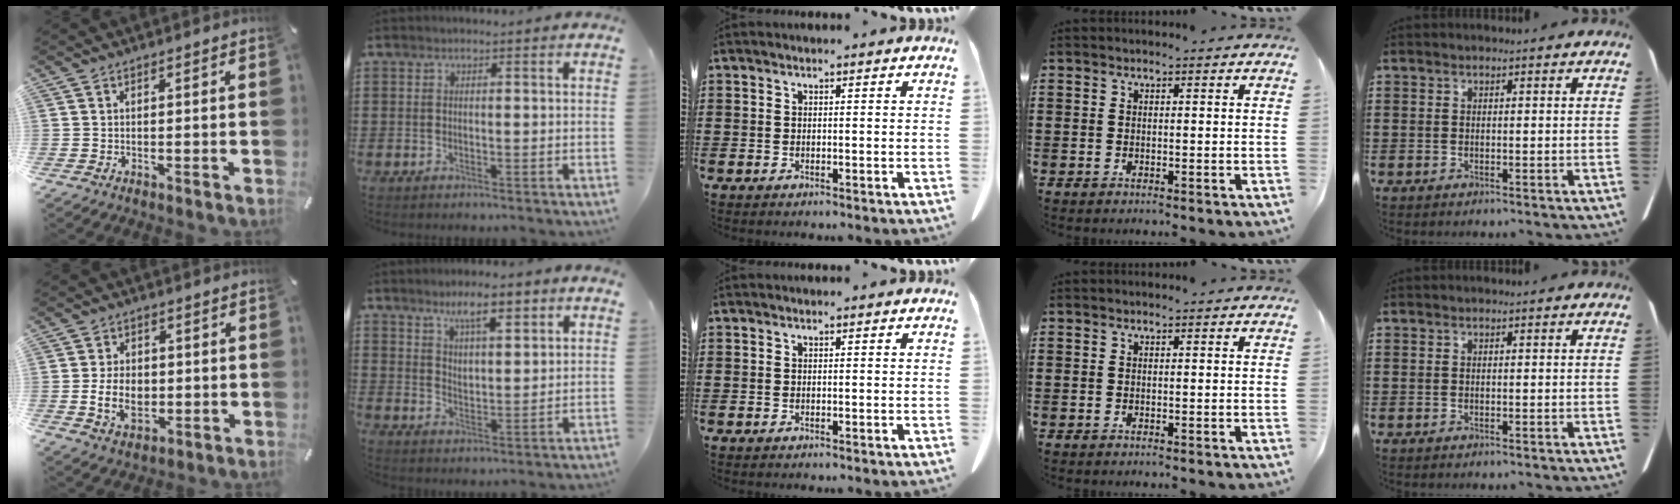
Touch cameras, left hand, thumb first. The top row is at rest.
{"thumb": {"total": 8.1, "force": [-0.8, 6.0, 5.5], "torque": [-0.116, -0.004, -0.019]}, "index": {"total": 6.5, "force": [5.4, 1.4, 3.4], "torque": [-0.063, -0.016, 0.094]}}